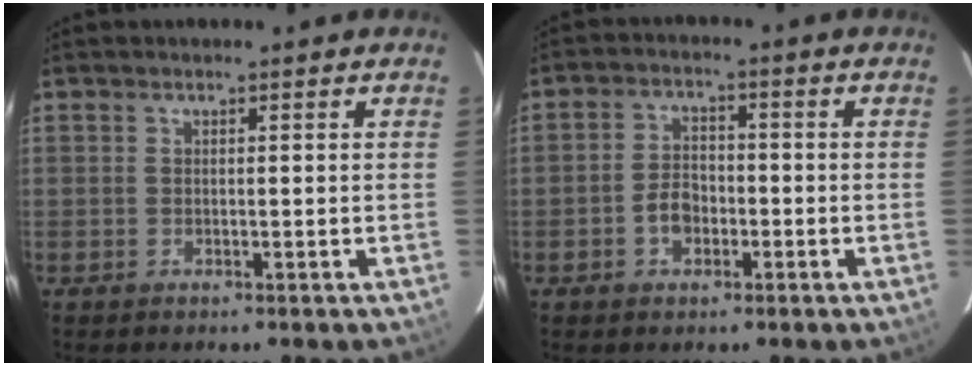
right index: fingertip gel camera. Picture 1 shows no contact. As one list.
[{"total": 4.8, "force": [-1.9, 3.4, 2.8], "torque": [-0.055, 0.012, -0.031]}]